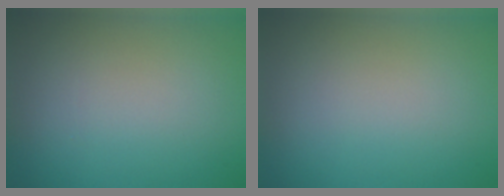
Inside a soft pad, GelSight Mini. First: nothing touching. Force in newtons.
{"total": 0.0}